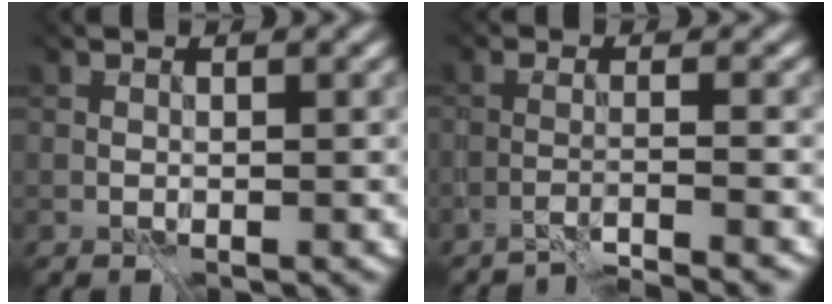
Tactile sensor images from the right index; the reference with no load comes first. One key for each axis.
{"total": 4.5, "fx": -4.3, "fy": -1.0, "fz": 0.9, "tx": 0.015, "ty": -0.012, "tz": -0.061}